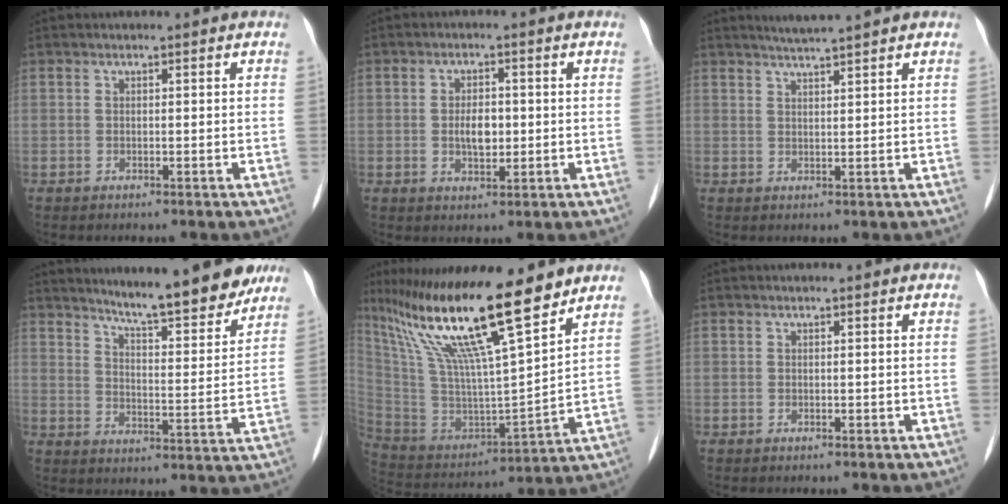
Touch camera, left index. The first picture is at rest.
{"total": 3.8, "force": [-0.1, 2.0, 3.3], "torque": [-0.063, 0.002, 0.001]}
{"total": 3.9, "force": [3.4, -0.7, 1.6], "torque": [-0.027, 0.012, 0.060]}
{"total": 14.3, "force": [12.8, 1.3, 6.3], "torque": [-0.088, -0.016, 0.179]}
{"total": 22.1, "force": [15.6, 2.2, 15.5], "torque": [-0.292, 0.006, 0.286]}
{"total": 0.0}